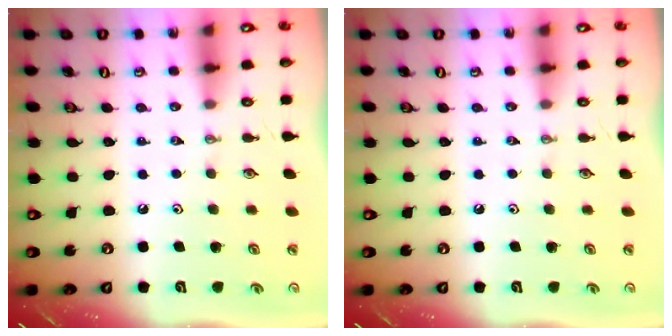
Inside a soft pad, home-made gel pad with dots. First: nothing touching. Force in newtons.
{"total": 0.0}